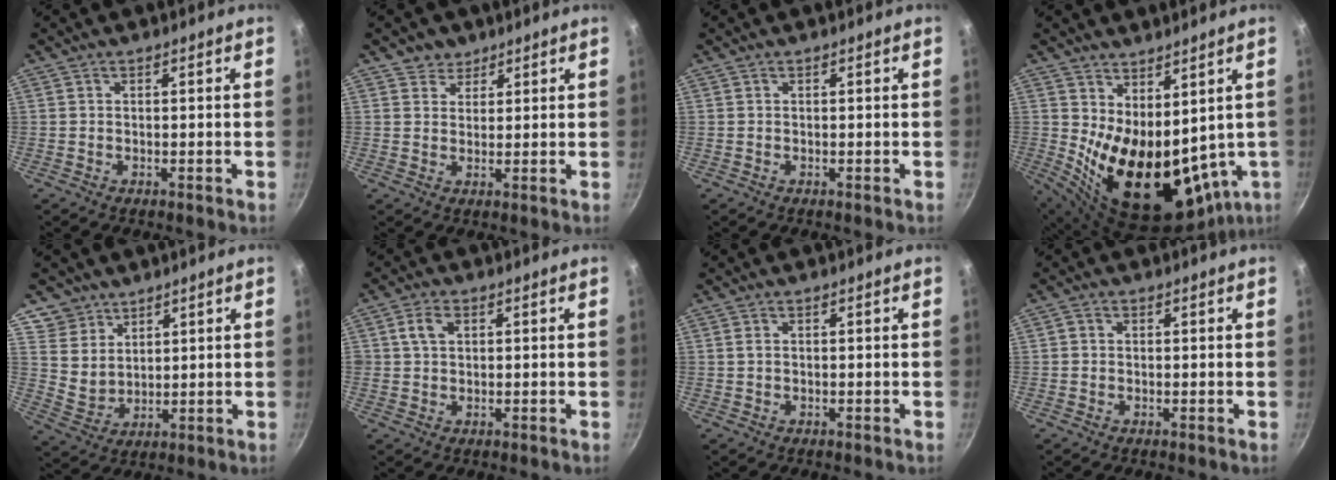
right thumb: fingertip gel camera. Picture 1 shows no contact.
{"total": 3.4, "force": [2.3, 2.6, 0.0], "torque": [0.027, -0.011, 0.032]}
{"total": 0.0}
{"total": 18.7, "force": [2.4, 10.2, 15.5], "torque": [-0.225, -0.042, 0.074]}
{"total": 7.6, "force": [4.9, 5.7, 1.3], "torque": [0.004, -0.017, 0.102]}
{"total": 3.7, "force": [1.2, 2.6, 2.4], "torque": [-0.036, 0.005, 0.020]}
{"total": 0.7, "force": [0.2, 0.5, 0.5], "torque": [-0.011, 0.001, 0.003]}
{"total": 1.1, "force": [0.0, 0.9, 0.5], "torque": [-0.009, 0.005, -0.001]}